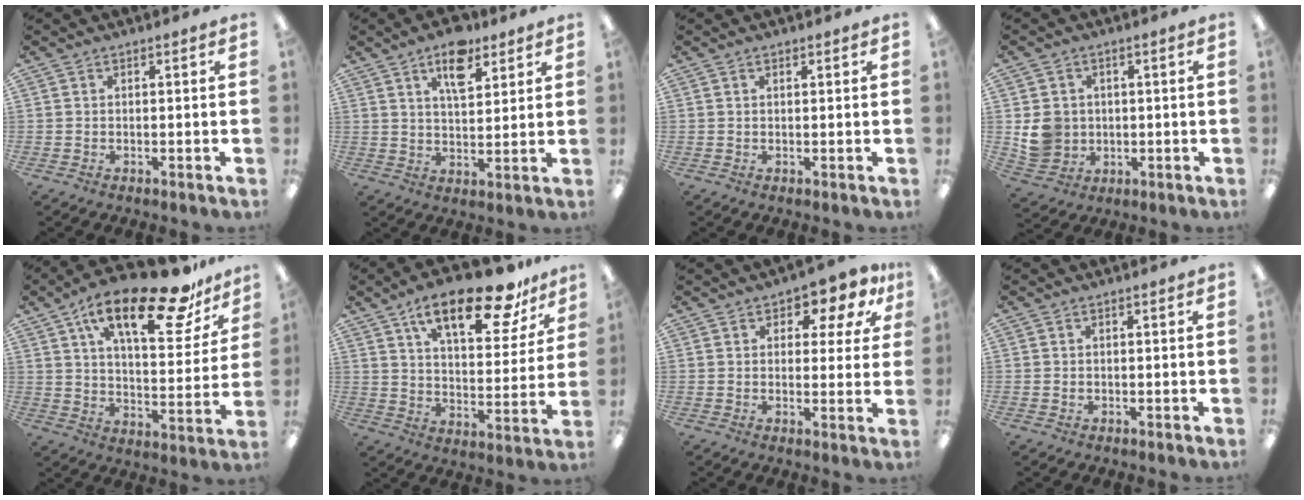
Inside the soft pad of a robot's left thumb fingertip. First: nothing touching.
{"total": 10.0, "force": [6.2, 4.7, 6.2], "torque": [-0.090, -0.023, 0.103]}
{"total": 0.6, "force": [0.5, 0.3, 0.3], "torque": [0.002, -0.001, 0.006]}
{"total": 7.2, "force": [0.5, 6.8, 2.2], "torque": [-0.037, 0.009, 0.017]}
{"total": 23.1, "force": [14.9, 8.1, 15.7], "torque": [-0.240, -0.084, 0.242]}
{"total": 20.0, "force": [13.6, 7.0, 12.8], "torque": [-0.192, -0.076, 0.221]}
{"total": 6.1, "force": [3.3, 3.5, 3.8], "torque": [-0.048, -0.013, 0.053]}
{"total": 0.6, "force": [0.1, 0.5, 0.2], "torque": [0.004, -0.001, -0.001]}